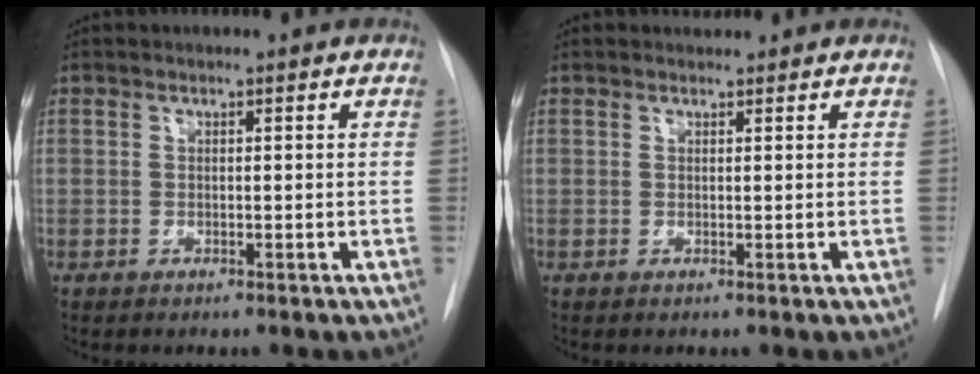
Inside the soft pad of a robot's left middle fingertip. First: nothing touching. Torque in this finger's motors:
{"motor_torque": [0.08, -0.08, -0.03, -0.01]}